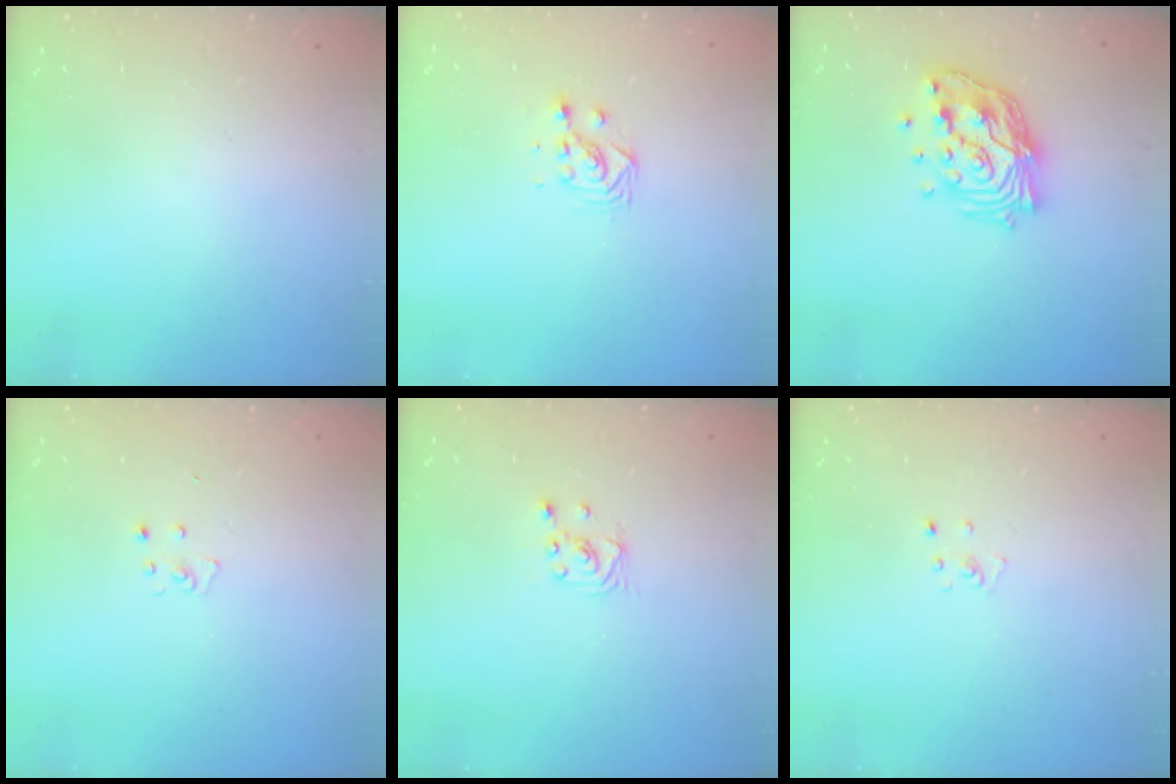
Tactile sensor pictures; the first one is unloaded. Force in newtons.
{"total": 3.3, "press": 3.3, "slide": 0.2}
{"total": 14.8, "press": 14.8, "slide": 1.2}
{"total": 2.6, "press": 2.6, "slide": 0.2}
{"total": 1.6, "press": 1.6, "slide": 0.0}
{"total": 2.6, "press": 2.6, "slide": 0.3}